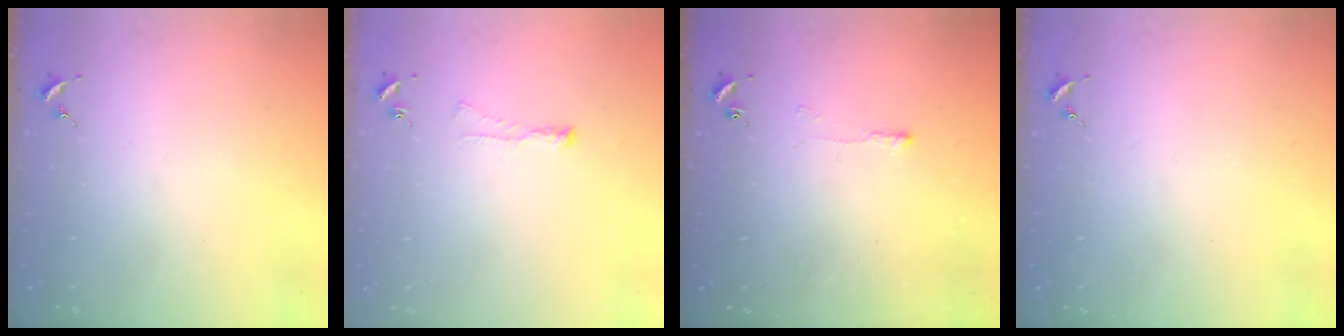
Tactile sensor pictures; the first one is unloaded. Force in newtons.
{"total": 3.7, "press": 3.6, "slide": 0.6}
{"total": 3.2, "press": 3.1, "slide": 0.6}
{"total": 0.0}